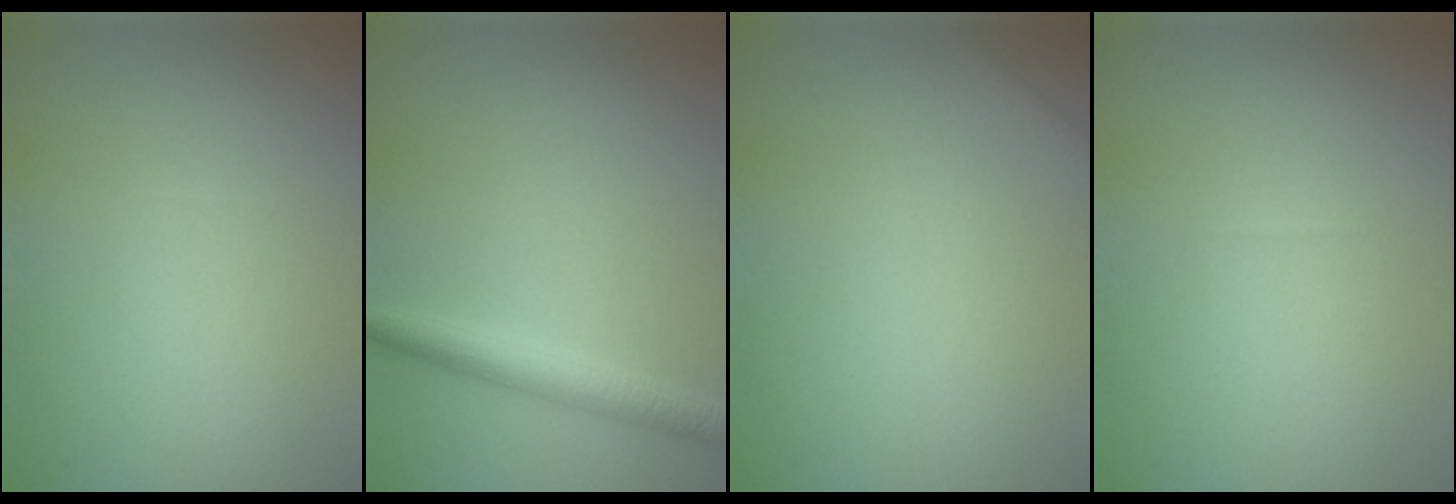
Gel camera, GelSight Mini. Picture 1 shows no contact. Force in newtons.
{"total": 2.7, "press": 2.7, "slide": 0.1}
{"total": 1.0, "press": 1.0, "slide": 0.0}
{"total": 0.0}